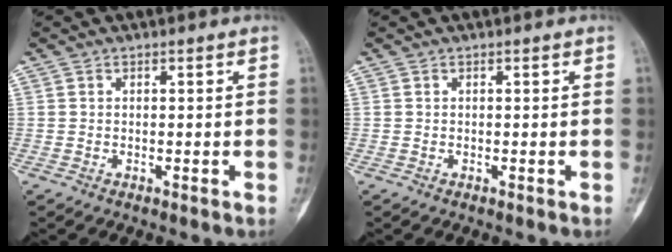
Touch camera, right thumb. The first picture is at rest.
{"total": 0.0}